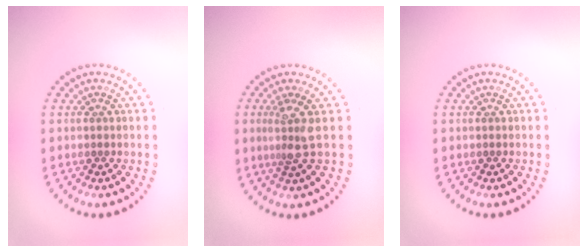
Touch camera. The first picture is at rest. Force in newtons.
{"total": 2.4, "press": 1.9, "slide": 1.4}
{"total": 0.0}